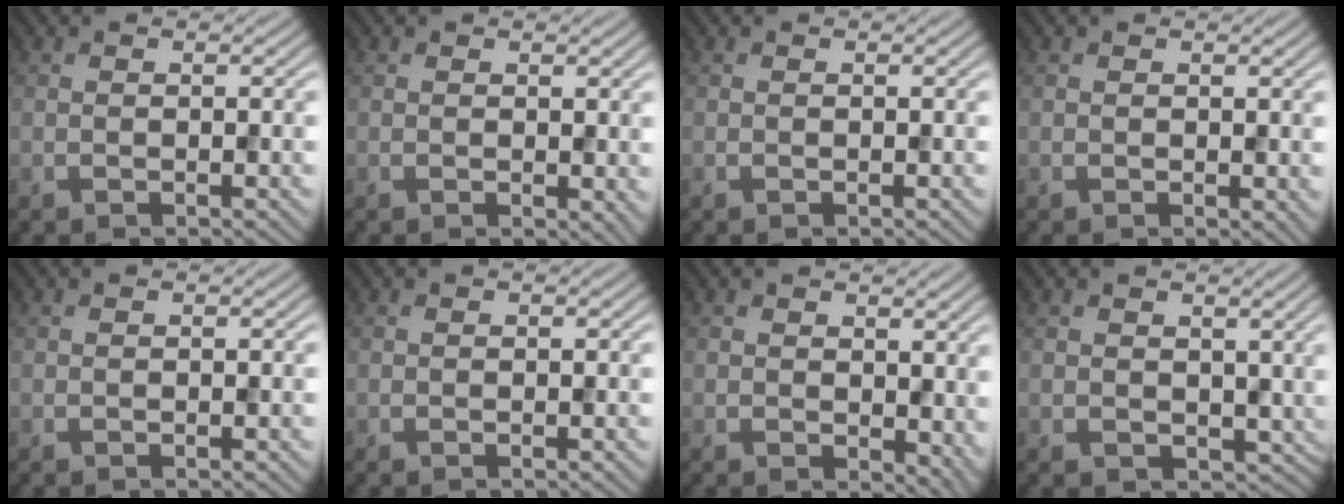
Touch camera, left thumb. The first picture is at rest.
{"total": 1.5, "force": [0.2, 1.0, 1.2], "torque": [-0.015, -0.005, 0.005]}
{"total": 0.0}
{"total": 1.0, "force": [0.2, 0.6, 0.7], "torque": [-0.007, -0.003, 0.005]}
{"total": 0.0}
{"total": 0.0}
{"total": 4.6, "force": [0.8, 3.1, 3.3], "torque": [-0.054, -0.019, 0.021]}
{"total": 4.2, "force": [0.8, 3.2, 2.5], "torque": [-0.061, -0.017, 0.017]}